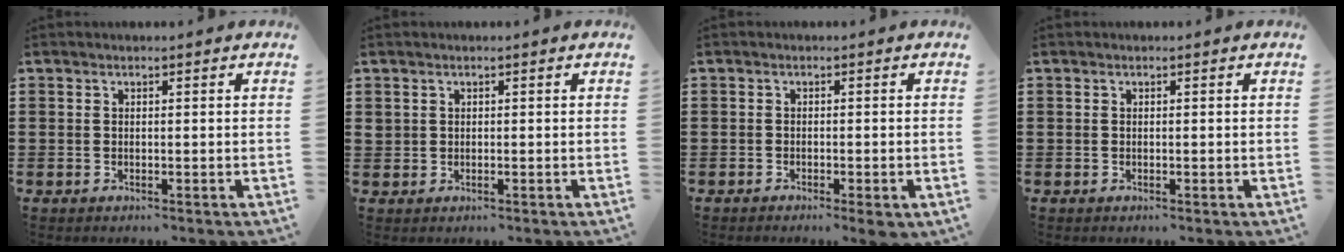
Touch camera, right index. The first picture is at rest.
{"total": 0.7, "force": [0.3, 0.5, 0.3], "torque": [-0.008, 0.003, 0.006]}
{"total": 1.3, "force": [-1.1, 0.3, 0.7], "torque": [-0.014, -0.001, -0.021]}
{"total": 0.0}